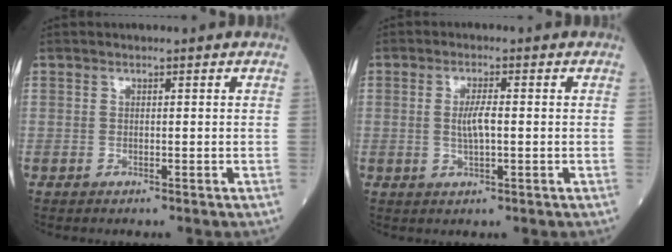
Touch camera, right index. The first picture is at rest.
{"total": 3.4, "force": [0.0, 0.6, 3.4], "torque": [-0.067, -0.001, 0.000]}